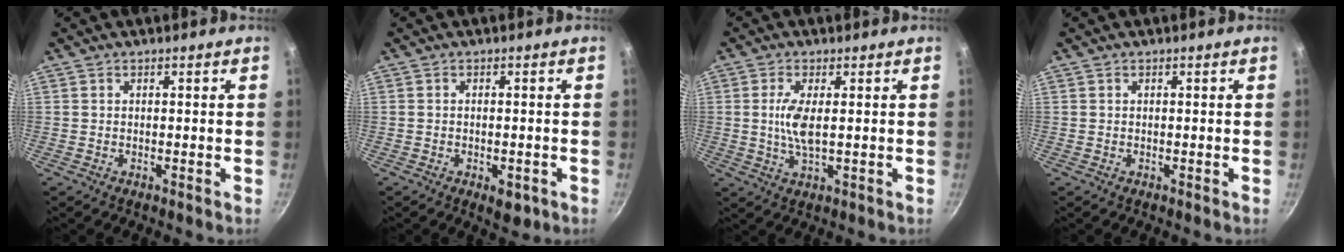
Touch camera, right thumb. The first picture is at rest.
{"total": 3.8, "force": [-1.6, 1.9, 2.8], "torque": [-0.031, 0.002, -0.017]}
{"total": 5.5, "force": [0.6, 1.6, 5.2], "torque": [-0.115, -0.003, 0.012]}
{"total": 0.0}